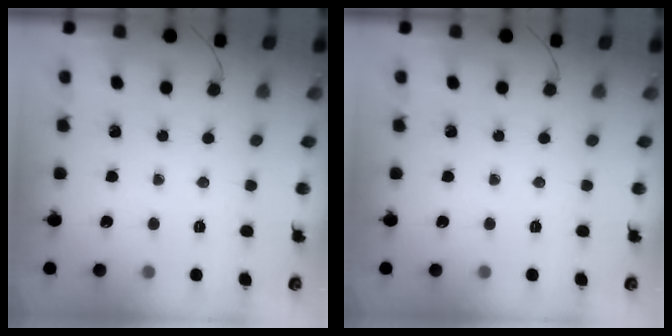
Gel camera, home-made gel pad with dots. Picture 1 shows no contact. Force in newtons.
{"total": 0.0}